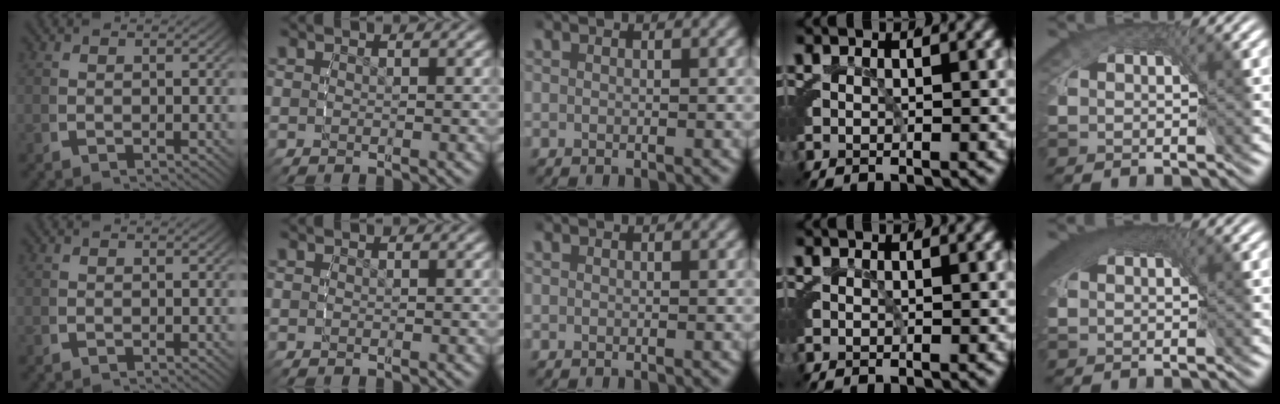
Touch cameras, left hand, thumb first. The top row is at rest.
{"little": {"total": 3.9, "force": [1.3, 2.1, 3.0], "torque": [-0.056, -0.007, 0.018]}}